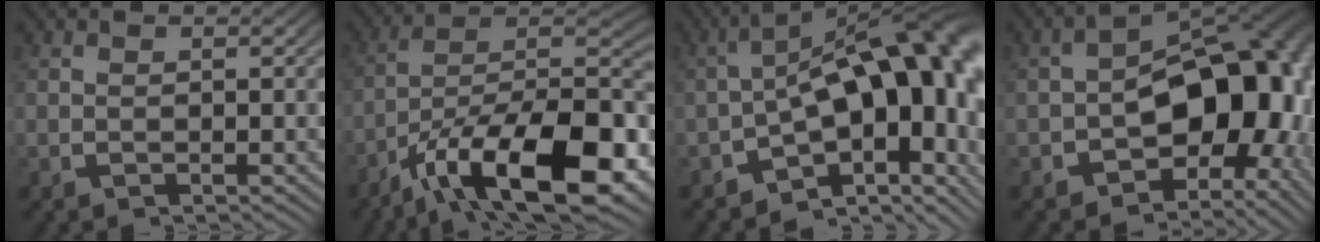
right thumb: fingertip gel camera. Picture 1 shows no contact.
{"total": 17.8, "force": [-4.0, 10.6, 13.7], "torque": [-0.231, -0.054, -0.045]}
{"total": 16.9, "force": [-1.7, 10.1, 13.5], "torque": [-0.208, -0.034, -0.020]}
{"total": 15.9, "force": [-2.1, 10.3, 11.9], "torque": [-0.189, -0.046, -0.015]}